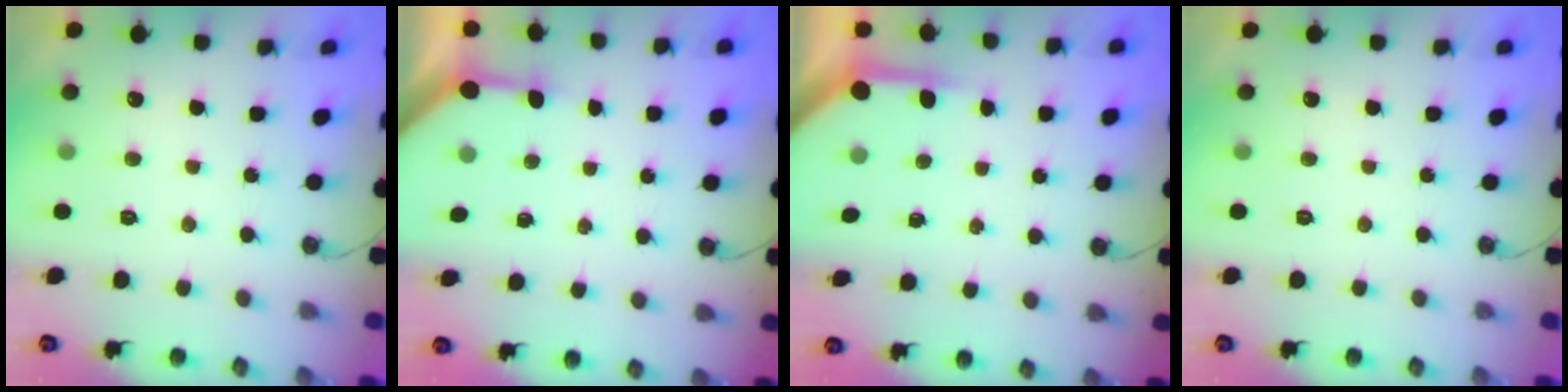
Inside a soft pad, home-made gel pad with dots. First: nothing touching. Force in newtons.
{"total": 2.8, "press": 2.8, "slide": 0.3}
{"total": 3.9, "press": 3.9, "slide": 0.3}
{"total": 0.0}